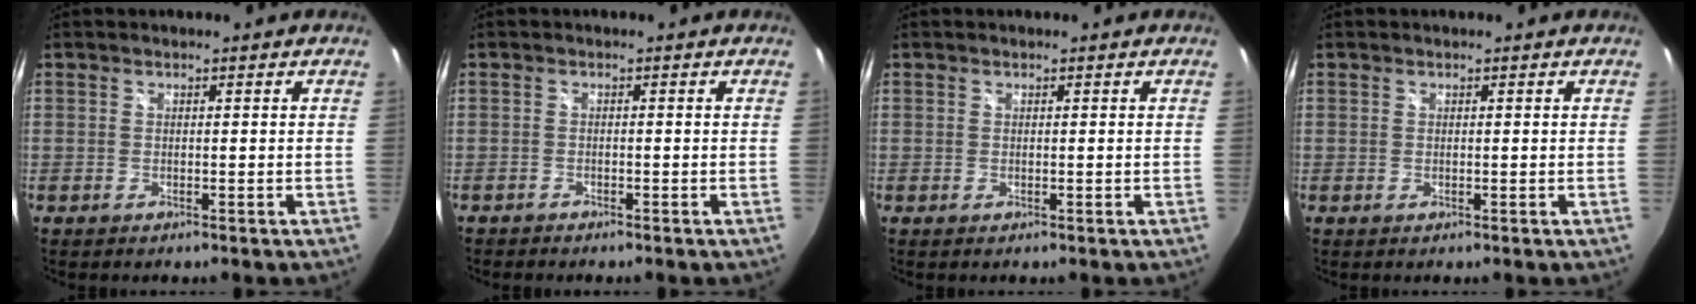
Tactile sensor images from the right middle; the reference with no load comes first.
{"total": 1.2, "force": [-1.1, 0.4, -0.1], "torque": [-0.004, 0.000, -0.022]}
{"total": 0.0}
{"total": 0.0}